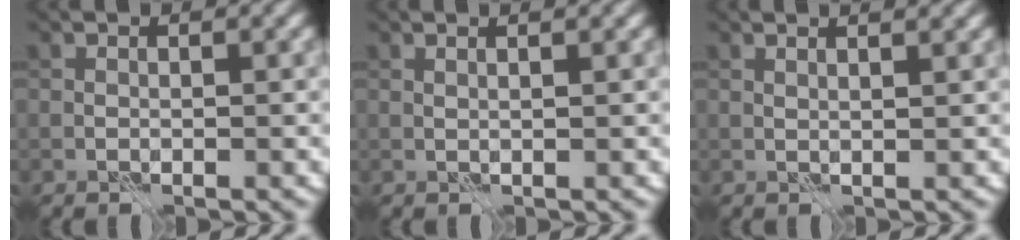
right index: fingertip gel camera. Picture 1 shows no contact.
{"total": 2.2, "force": [1.3, 0.8, 1.6], "torque": [-0.008, 0.002, -0.005]}
{"total": 3.7, "force": [2.3, 1.5, 2.4], "torque": [-0.012, 0.025, 0.001]}